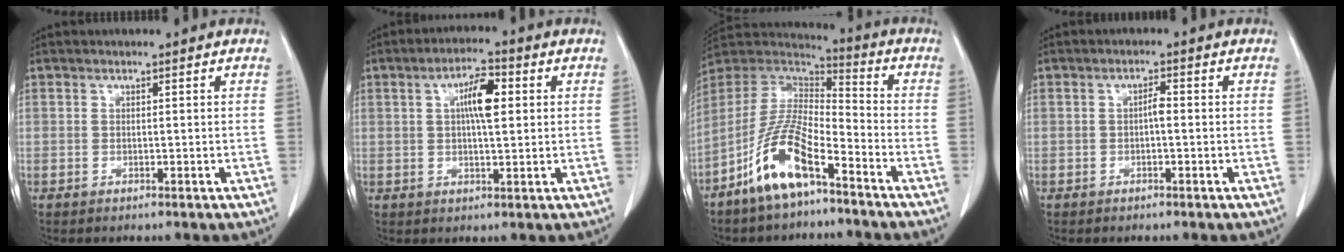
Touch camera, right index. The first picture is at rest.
{"total": 6.3, "force": [1.4, 1.6, 5.9], "torque": [-0.105, 0.011, 0.024]}
{"total": 12.6, "force": [-7.6, 3.2, 9.6], "torque": [-0.200, -0.003, -0.148]}
{"total": 1.6, "force": [-0.2, 0.4, 1.5], "torque": [-0.026, 0.005, -0.005]}